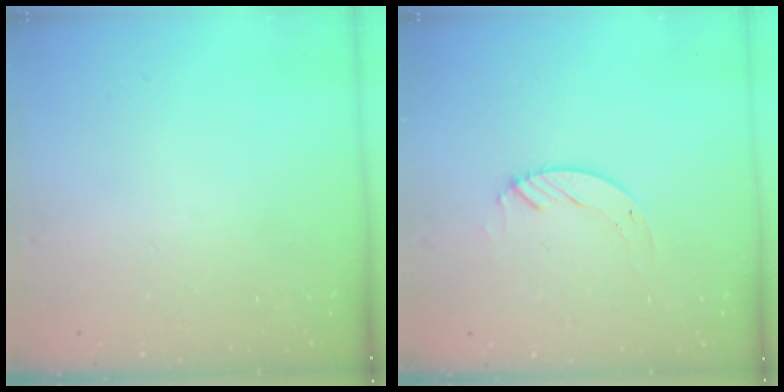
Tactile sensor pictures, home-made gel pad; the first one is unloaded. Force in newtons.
{"total": 2.4, "press": 2.4, "slide": 0.2}